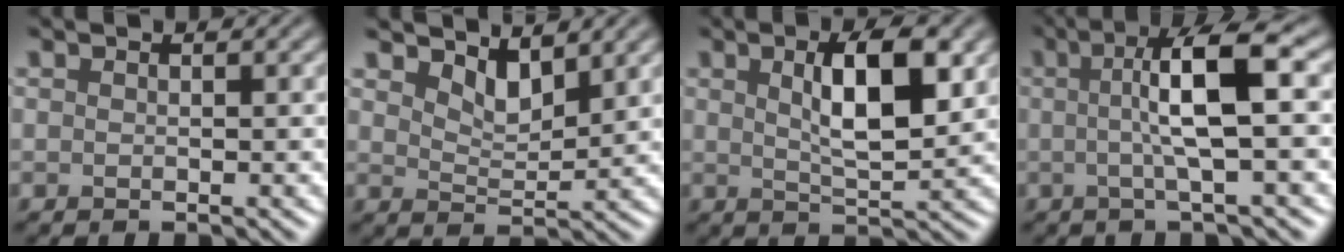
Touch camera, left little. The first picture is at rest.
{"total": 2.7, "force": [2.3, 0.8, 1.2], "torque": [-0.032, -0.011, 0.035]}
{"total": 6.1, "force": [1.6, 2.0, 5.5], "torque": [-0.091, 0.003, 0.024]}
{"total": 6.5, "force": [0.4, 1.0, 6.4], "torque": [-0.106, 0.013, -0.001]}